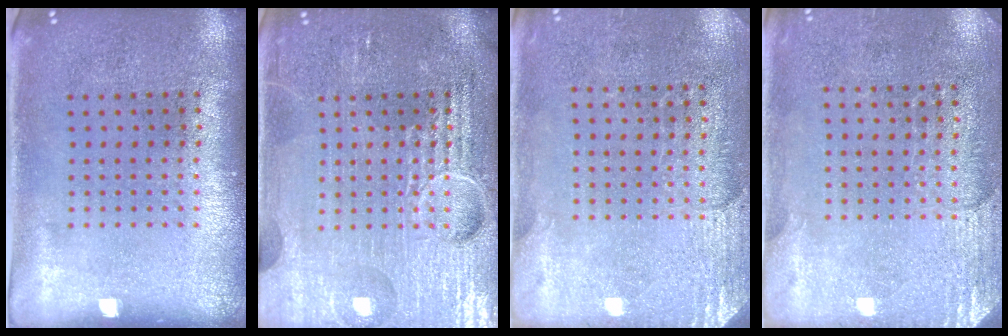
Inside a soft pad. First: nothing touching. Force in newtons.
{"total": 7.1, "press": 7.1, "slide": 0.9}
{"total": 2.7, "press": 2.4, "slide": 1.2}
{"total": 2.8, "press": 2.5, "slide": 1.3}